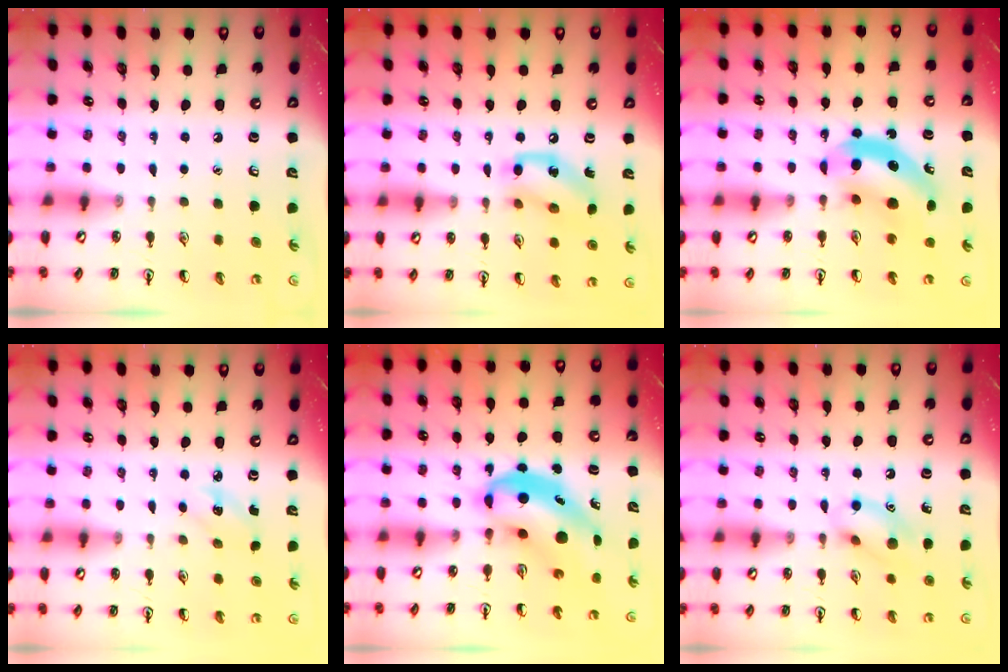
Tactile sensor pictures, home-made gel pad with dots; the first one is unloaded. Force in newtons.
{"total": 12.7, "press": 12.5, "slide": 2.2}
{"total": 9.4, "press": 9.0, "slide": 2.9}
{"total": 2.4, "press": 2.2, "slide": 0.9}
{"total": 8.3, "press": 8.0, "slide": 2.2}
{"total": 10.8, "press": 10.8, "slide": 0.6}